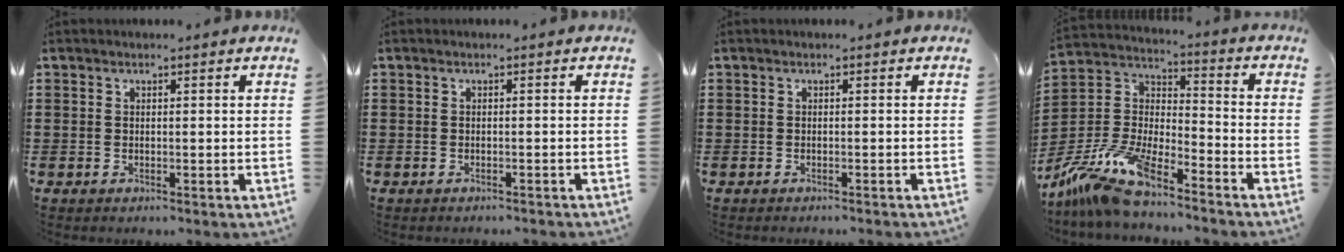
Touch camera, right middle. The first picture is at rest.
{"total": 0.5, "force": [-0.5, 0.1, 0.0], "torque": [-0.001, 0.001, -0.012]}
{"total": 0.5, "force": [-0.5, 0.0, 0.0], "torque": [-0.001, 0.000, -0.011]}
{"total": 11.9, "force": [-9.7, 2.5, 6.4], "torque": [-0.156, 0.009, -0.200]}